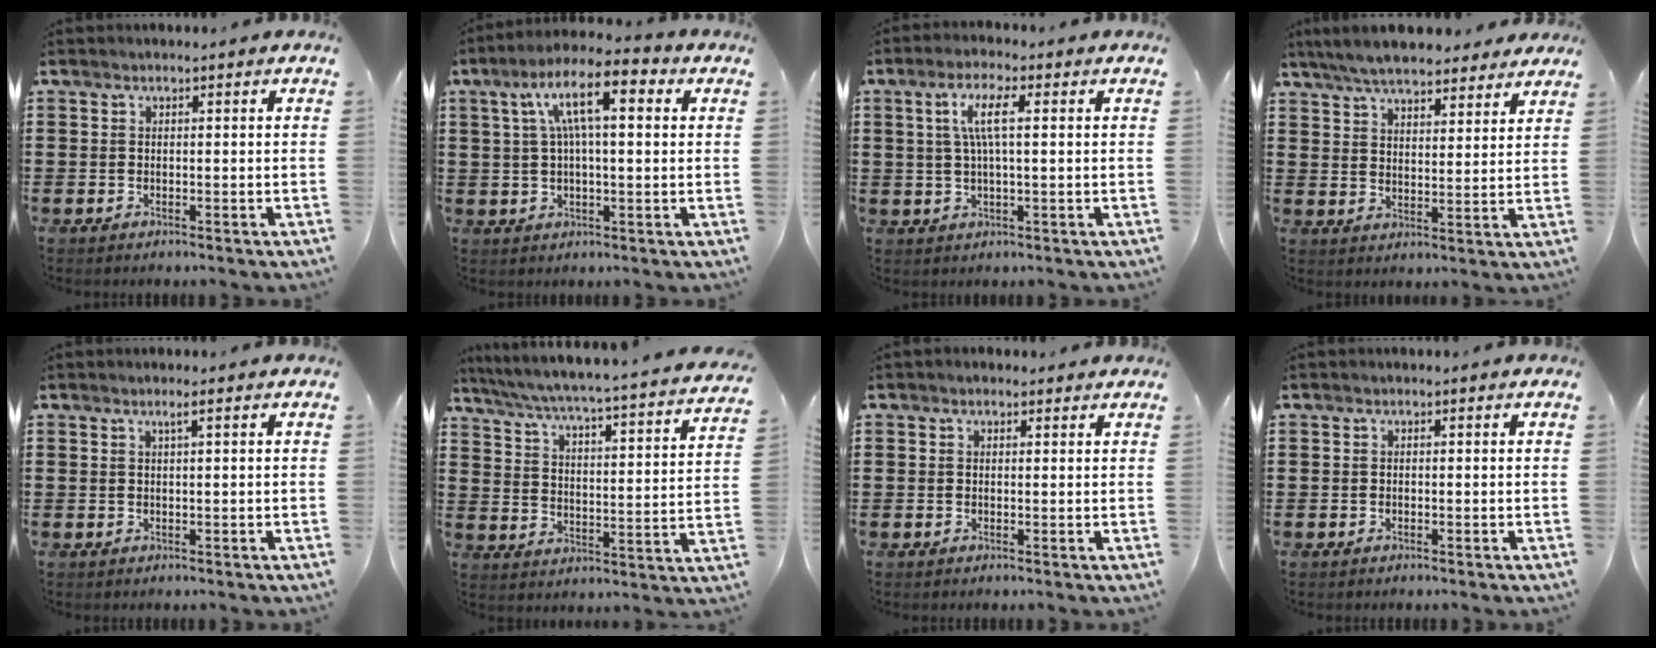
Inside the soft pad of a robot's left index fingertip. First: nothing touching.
{"total": 10.8, "force": [3.6, 2.9, 9.7], "torque": [-0.199, 0.012, 0.056]}
{"total": 5.5, "force": [1.2, 1.1, 5.3], "torque": [-0.112, 0.004, 0.015]}
{"total": 6.9, "force": [6.4, 1.3, 2.2], "torque": [-0.067, -0.016, 0.117]}
{"total": 1.1, "force": [0.5, -0.1, 1.0], "torque": [-0.018, -0.002, 0.009]}
{"total": 3.8, "force": [3.4, -0.8, 1.7], "torque": [-0.054, -0.044, 0.043]}
{"total": 0.9, "force": [0.6, 0.5, 0.3], "torque": [-0.007, 0.005, 0.012]}
{"total": 0.0}